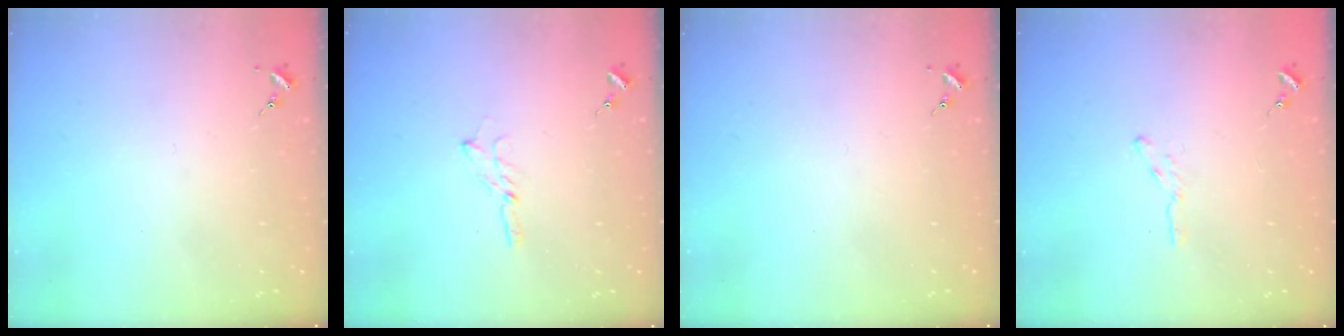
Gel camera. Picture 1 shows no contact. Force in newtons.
{"total": 1.8, "press": 1.8, "slide": 0.2}
{"total": 0.0}
{"total": 3.2, "press": 3.2, "slide": 0.3}